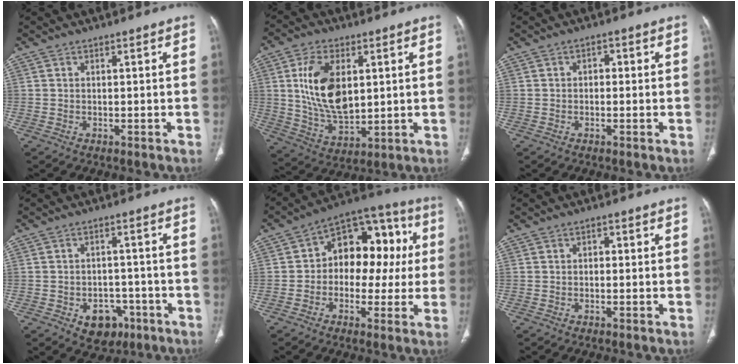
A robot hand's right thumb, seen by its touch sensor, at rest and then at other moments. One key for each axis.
{"total": 14.7, "fx": 2.9, "fy": 8.5, "fz": 11.6, "tx": -0.198, "ty": -0.017, "tz": 0.064}
{"total": 1.8, "fx": 0.0, "fy": 1.4, "fz": 1.2, "tx": -0.007, "ty": 0.007, "tz": -0.006}
{"total": 7.4, "fx": -3.4, "fy": 5.5, "fz": 3.5, "tx": -0.015, "ty": 0.028, "tz": -0.040}
{"total": 16.9, "fx": 1.4, "fy": 11.2, "fz": 12.5, "tx": -0.109, "ty": 0.051, "tz": 0.009}
{"total": 1.4, "fx": 0.1, "fy": 1.0, "fz": 0.9, "tx": -0.005, "ty": 0.005, "tz": -0.004}